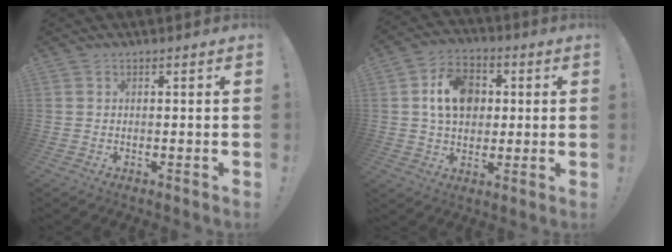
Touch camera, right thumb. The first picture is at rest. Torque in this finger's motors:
{"motor_torque": [0.63, 0.90, 0.53, -0.09, 0.06]}